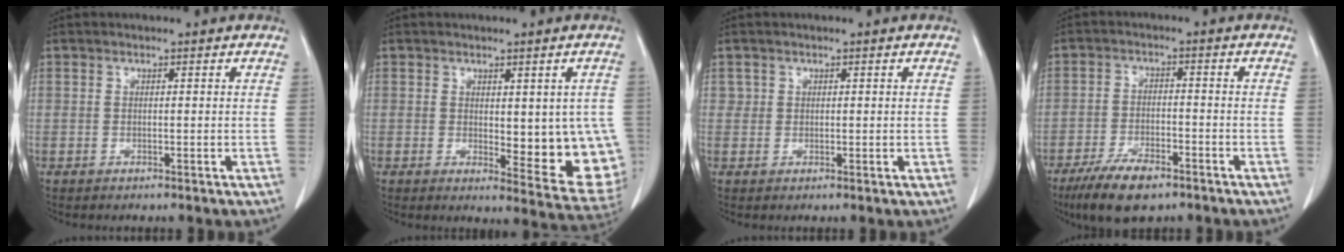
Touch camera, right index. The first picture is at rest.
{"total": 12.3, "force": [-0.8, 4.9, 11.2], "torque": [-0.108, -0.014, 0.004]}
{"total": 1.3, "force": [0.5, 1.2, 0.1], "torque": [0.015, 0.001, 0.005]}
{"total": 8.5, "force": [-5.9, 2.9, 5.4], "torque": [-0.099, -0.010, -0.102]}